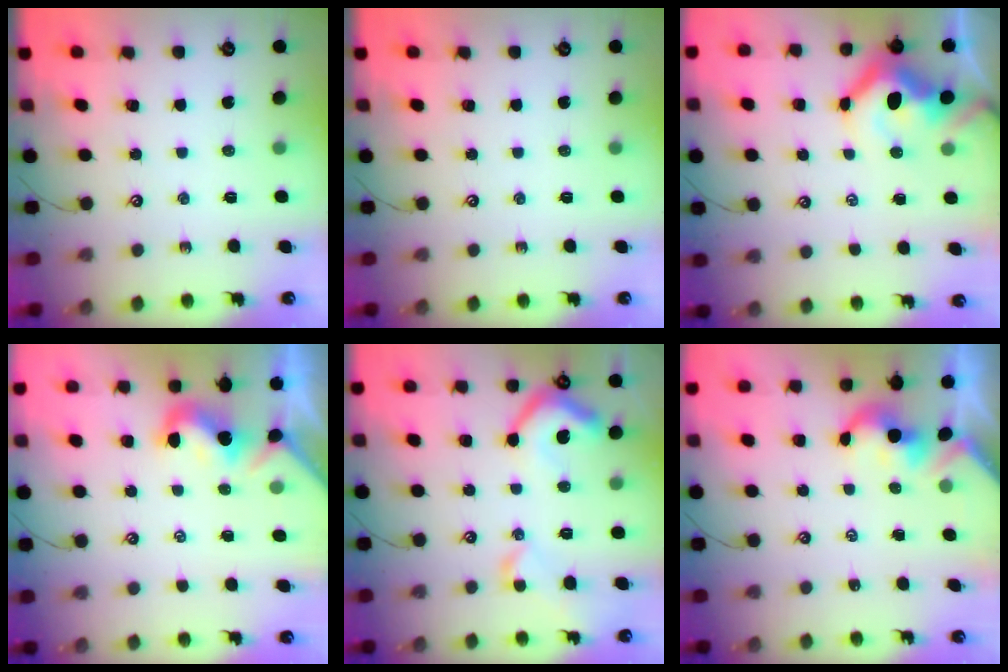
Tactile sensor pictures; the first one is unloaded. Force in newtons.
{"total": 0.0}
{"total": 9.7, "press": 9.6, "slide": 1.7}
{"total": 0.0}
{"total": 11.1, "press": 11.0, "slide": 1.2}
{"total": 2.0, "press": 2.0, "slide": 0.3}